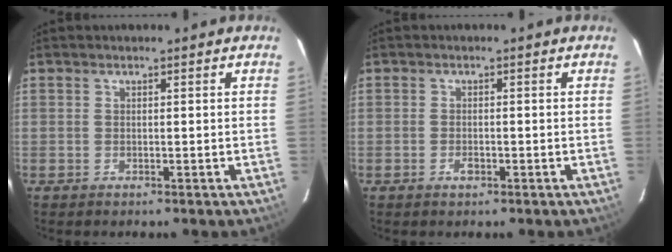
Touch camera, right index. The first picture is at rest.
{"total": 1.6, "force": [-0.9, 0.9, 1.0], "torque": [-0.020, -0.001, -0.015]}